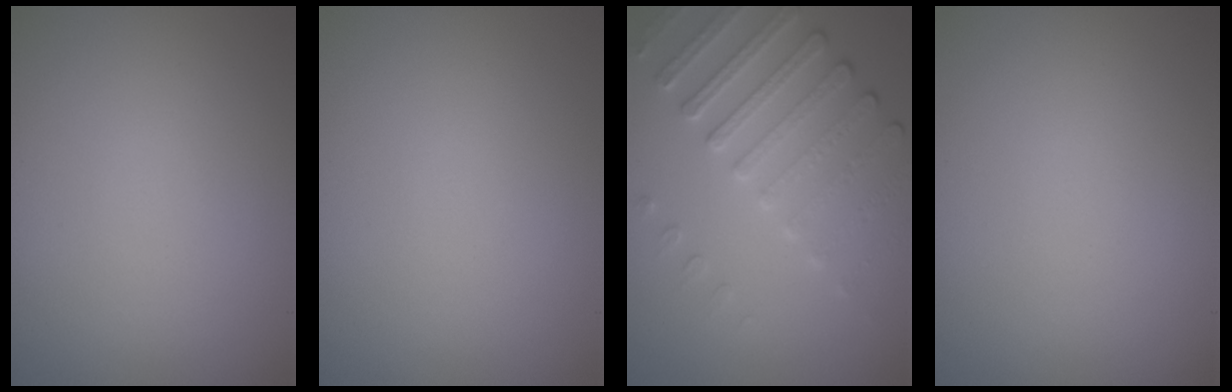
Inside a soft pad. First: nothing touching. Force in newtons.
{"total": 0.0}
{"total": 4.0, "press": 3.7, "slide": 1.5}
{"total": 0.0}